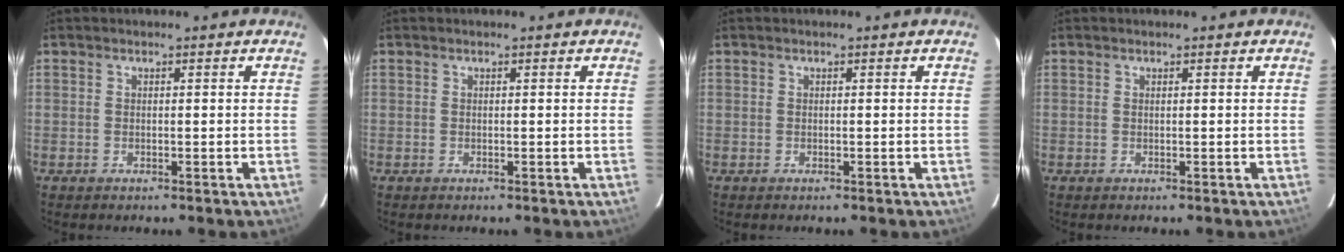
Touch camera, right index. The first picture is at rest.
{"total": 0.0}
{"total": 0.0}
{"total": 0.0}